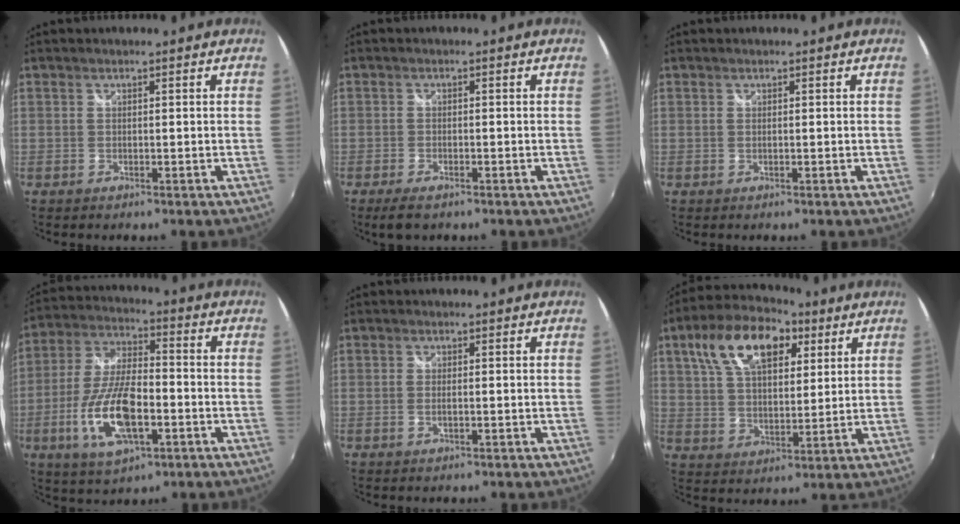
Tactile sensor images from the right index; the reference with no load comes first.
{"total": 3.9, "force": [-2.8, 1.3, 2.4], "torque": [-0.060, -0.011, -0.049]}
{"total": 0.0}
{"total": 15.6, "force": [-5.1, 6.1, 13.4], "torque": [-0.284, -0.007, -0.091]}
{"total": 1.1, "force": [-0.4, 0.3, 1.0], "torque": [-0.022, 0.001, -0.006]}
{"total": 16.4, "force": [7.7, 8.6, 11.6], "torque": [-0.222, 0.038, 0.132]}